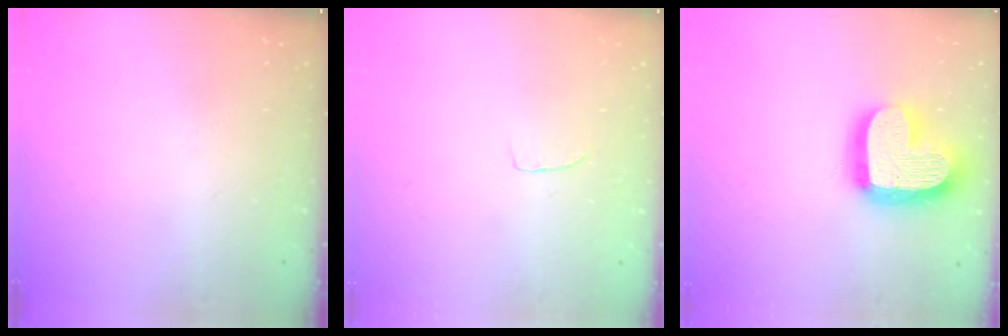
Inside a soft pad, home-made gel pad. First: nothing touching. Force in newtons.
{"total": 3.5, "press": 3.5, "slide": 0.2}
{"total": 21.5, "press": 21.4, "slide": 1.8}